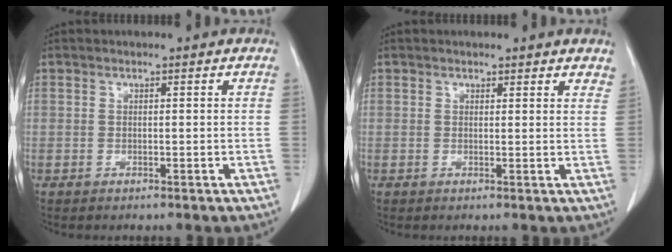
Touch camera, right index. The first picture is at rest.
{"total": 3.1, "force": [2.8, 1.1, 0.6], "torque": [0.008, -0.006, 0.016]}